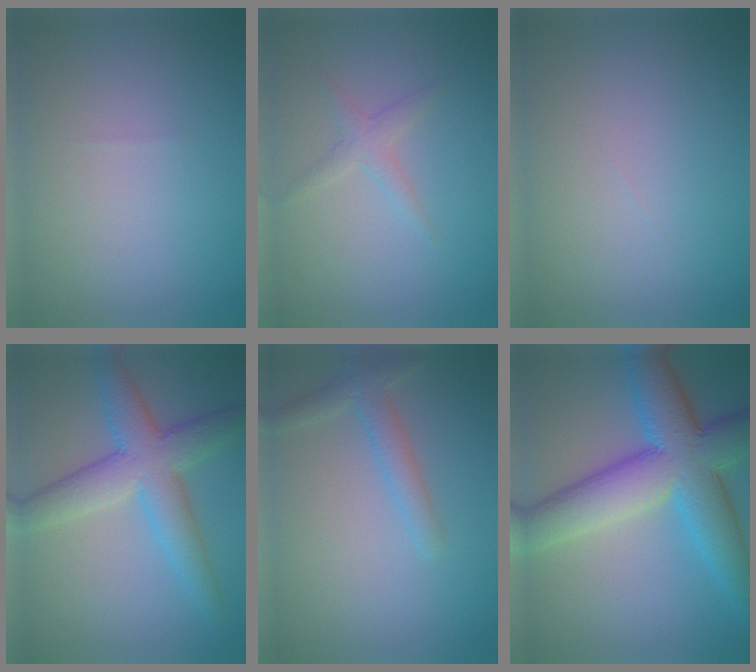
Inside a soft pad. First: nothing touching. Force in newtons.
{"total": 1.5, "press": 1.5, "slide": 0.1}
{"total": 0.0}
{"total": 6.4, "press": 6.4, "slide": 0.2}
{"total": 2.3, "press": 2.3, "slide": 0.1}
{"total": 10.9, "press": 10.9, "slide": 0.1}